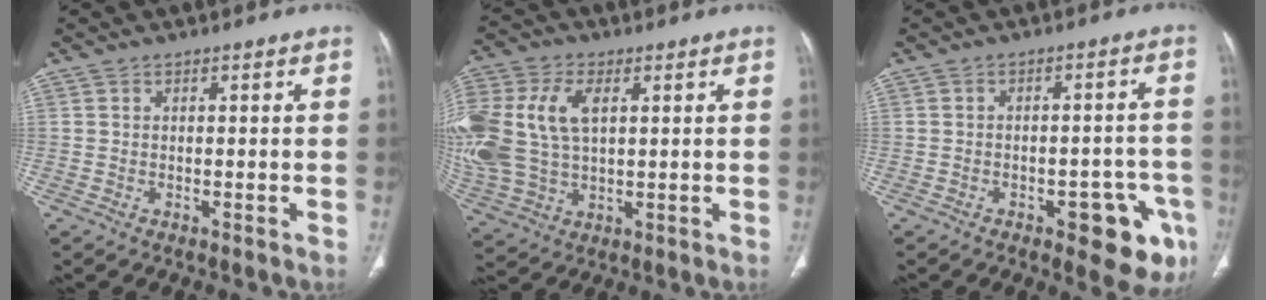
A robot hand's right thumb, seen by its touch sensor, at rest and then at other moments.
{"total": 21.6, "force": [4.3, 13.9, 16.0], "torque": [-0.408, 0.020, 0.090]}
{"total": 11.2, "force": [-5.1, 4.8, 8.7], "torque": [-0.076, 0.025, -0.056]}